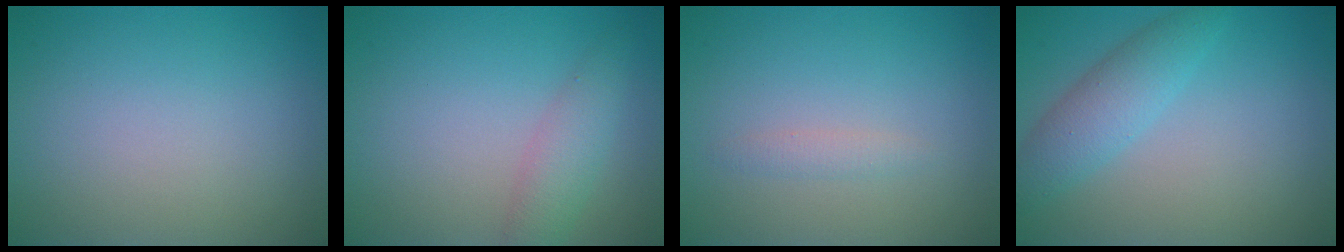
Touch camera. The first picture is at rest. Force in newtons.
{"total": 2.5, "press": 2.5, "slide": 0.1}
{"total": 0.9, "press": 0.9, "slide": 0.0}
{"total": 3.3, "press": 3.3, "slide": 0.1}